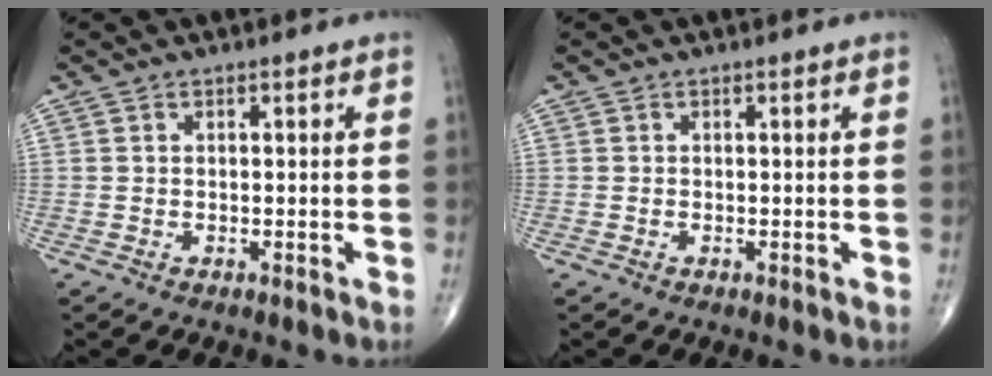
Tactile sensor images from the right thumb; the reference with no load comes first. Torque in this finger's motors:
{"motor_torque": [0.87, -0.06, 0.01, -0.01, 0.08]}